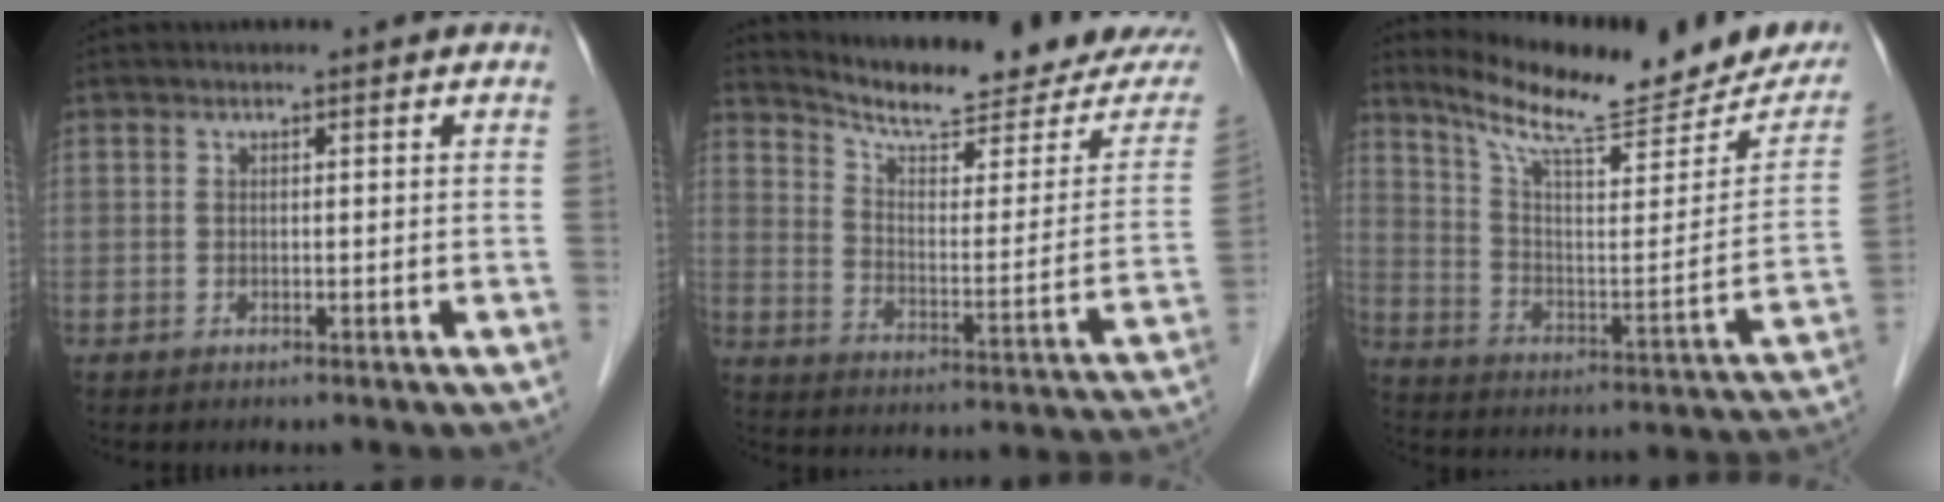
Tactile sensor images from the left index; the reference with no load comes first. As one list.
[{"total": 18.5, "force": [17.3, 1.4, 6.5], "torque": [-0.095, -0.061, 0.237]}, {"total": 20.4, "force": [17.8, 3.3, 9.4], "torque": [-0.139, -0.038, 0.257]}]